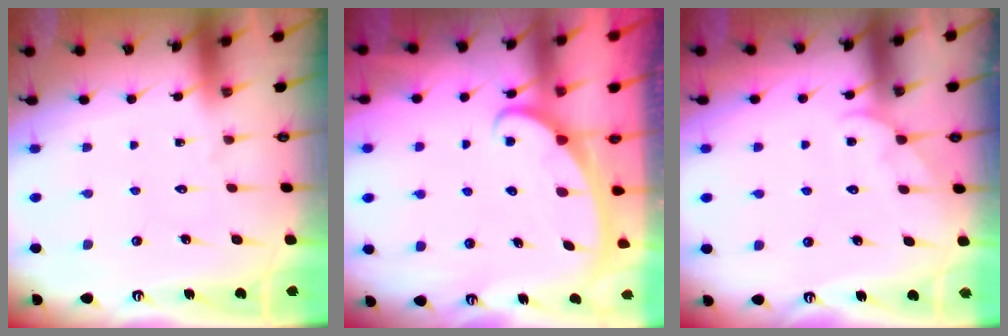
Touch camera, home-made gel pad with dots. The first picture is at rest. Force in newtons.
{"total": 2.4, "press": 2.3, "slide": 0.3}
{"total": 3.6, "press": 3.6, "slide": 0.4}